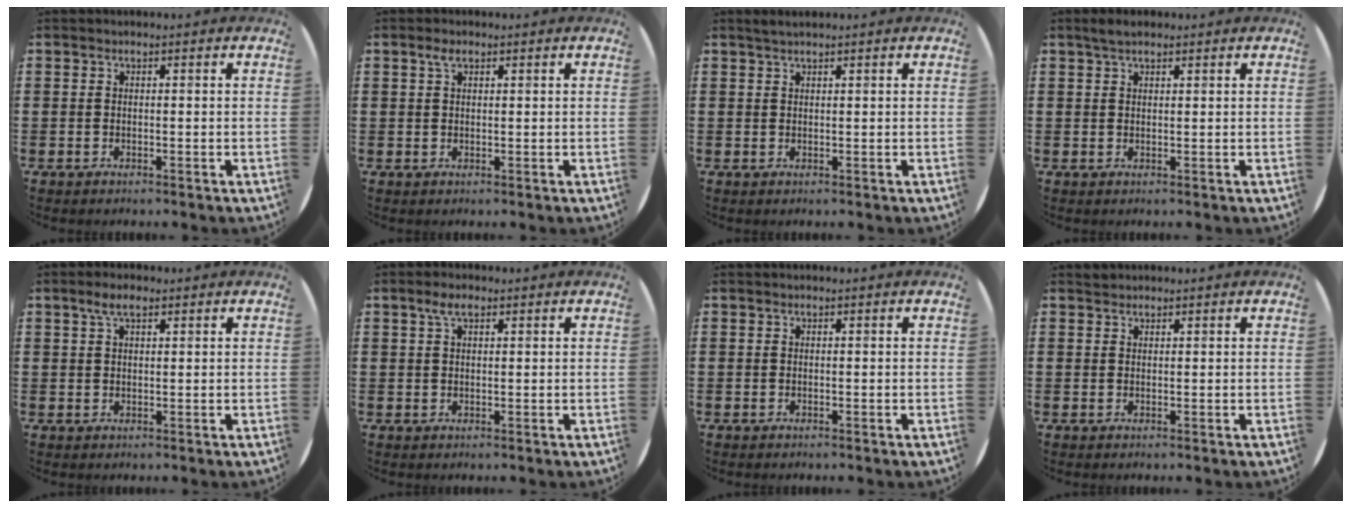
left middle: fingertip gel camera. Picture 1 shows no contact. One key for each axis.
{"total": 1.6, "fx": 1.0, "fy": 0.9, "fz": 1.0, "tx": -0.015, "ty": 0.002, "tz": 0.016}
{"total": 1.1, "fx": 0.9, "fy": 0.0, "fz": 0.5, "tx": -0.010, "ty": 0.002, "tz": 0.017}
{"total": 2.0, "fx": 1.6, "fy": 0.6, "fz": 1.0, "tx": -0.015, "ty": 0.002, "tz": 0.026}
{"total": 3.1, "fx": 2.1, "fy": 1.2, "fz": 2.0, "tx": -0.034, "ty": 0.004, "tz": 0.035}
{"total": 2.7, "fx": 1.7, "fy": 1.1, "fz": 1.8, "tx": -0.031, "ty": 0.004, "tz": 0.028}
{"total": 0.0}
{"total": 0.7, "fx": 0.7, "fy": 0.1, "fz": -0.1, "tx": 0.002, "ty": 0.003, "tz": 0.014}